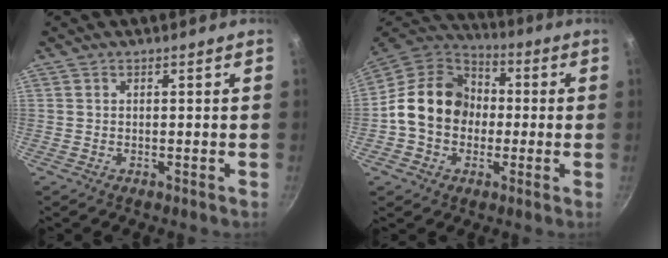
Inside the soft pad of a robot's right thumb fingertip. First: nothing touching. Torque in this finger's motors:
{"motor_torque": [1.57, 2.59, 0.90, -0.73, 0.14]}